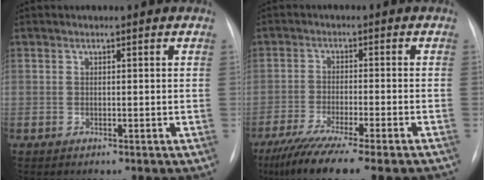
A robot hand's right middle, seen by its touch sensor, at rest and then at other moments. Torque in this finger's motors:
{"motor_torque": [1.08, -1.06, 0.28, 0.09]}